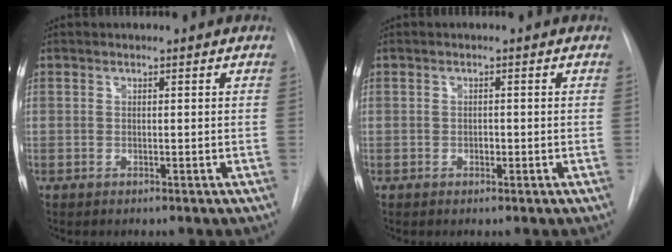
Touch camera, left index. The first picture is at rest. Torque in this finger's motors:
{"motor_torque": [0.12, -0.05, -0.01, 0.00]}